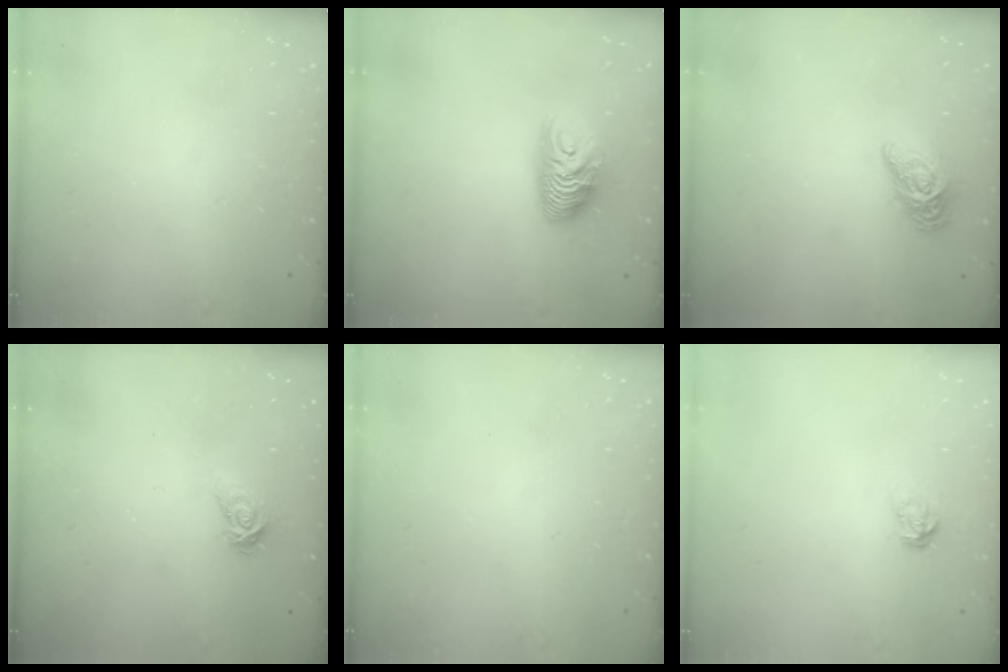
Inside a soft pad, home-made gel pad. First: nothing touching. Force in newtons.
{"total": 10.0, "press": 10.0, "slide": 0.8}
{"total": 10.8, "press": 10.8, "slide": 0.5}
{"total": 3.8, "press": 3.8, "slide": 0.4}
{"total": 0.0}
{"total": 4.0, "press": 3.9, "slide": 0.4}